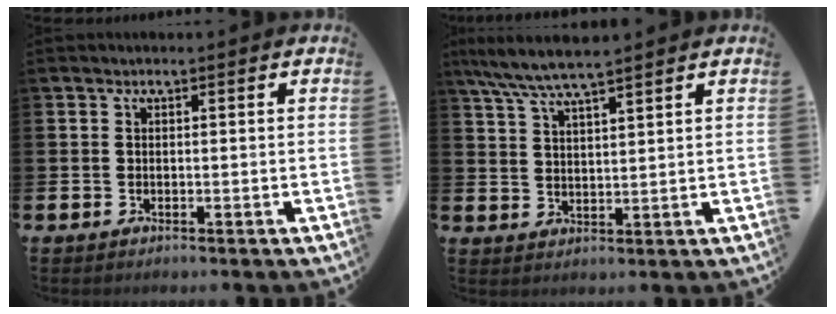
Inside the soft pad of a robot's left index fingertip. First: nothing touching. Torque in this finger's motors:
{"motor_torque": [0.17, -0.10, 0.67, 0.13]}